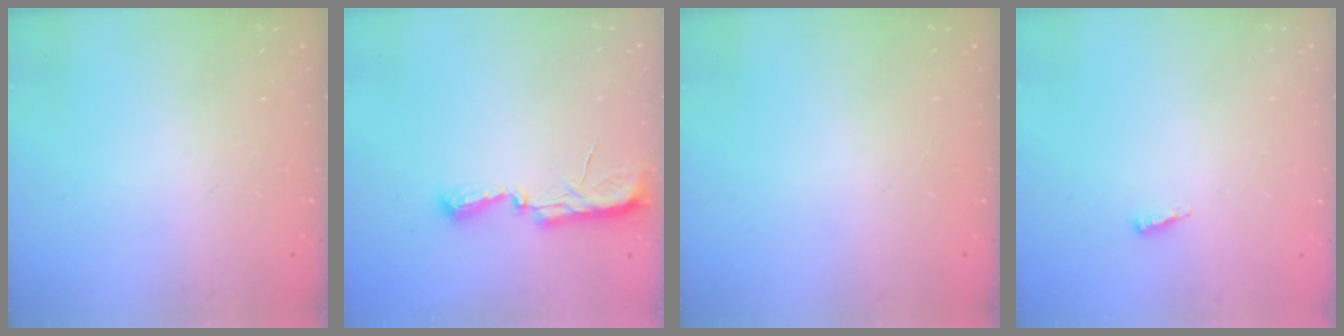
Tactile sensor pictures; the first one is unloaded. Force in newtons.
{"total": 7.7, "press": 7.6, "slide": 1.0}
{"total": 0.0}
{"total": 7.7, "press": 4.9, "slide": 5.9}